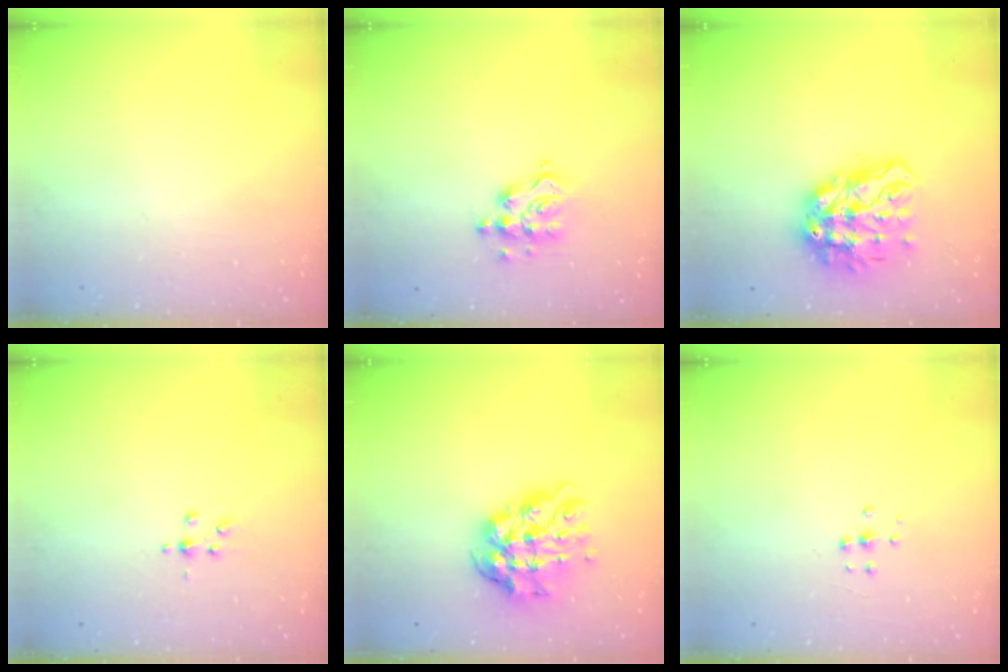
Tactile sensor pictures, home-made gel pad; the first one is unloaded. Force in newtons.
{"total": 10.1, "press": 10.1, "slide": 0.3}
{"total": 16.0, "press": 15.9, "slide": 2.0}
{"total": 2.5, "press": 2.4, "slide": 0.3}
{"total": 13.1, "press": 13.0, "slide": 1.5}
{"total": 4.9, "press": 4.9, "slide": 0.4}